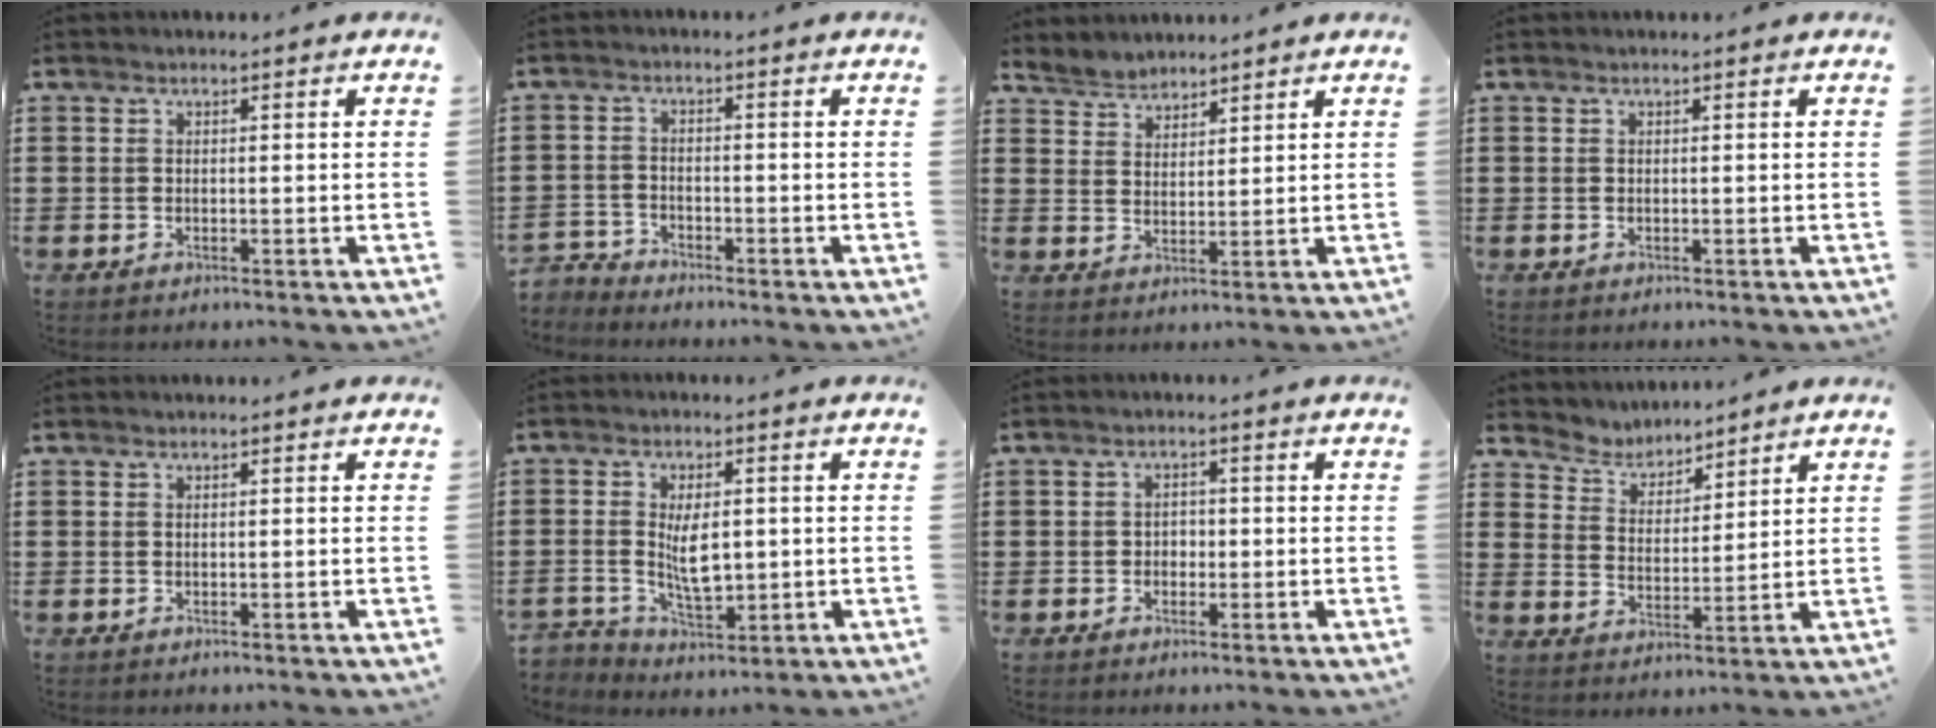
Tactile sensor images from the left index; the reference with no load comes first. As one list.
[{"total": 3.1, "force": [-3.1, 0.5, -0.2], "torque": [-0.018, -0.002, -0.070]}, {"total": 3.1, "force": [2.9, 0.9, -0.6], "torque": [-0.002, -0.006, 0.055]}, {"total": 0.0}, {"total": 0.0}, {"total": 5.3, "force": [-0.3, 3.2, 4.2], "torque": [-0.073, 0.006, -0.007]}, {"total": 1.6, "force": [-0.4, 1.4, 0.7], "torque": [-0.018, 0.005, -0.012]}, {"total": 4.4, "force": [4.2, 1.2, -0.4], "torque": [-0.019, -0.019, 0.072]}]